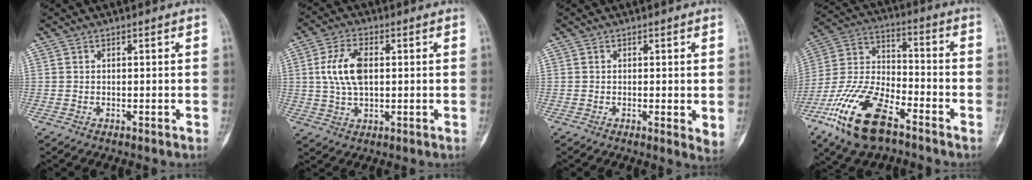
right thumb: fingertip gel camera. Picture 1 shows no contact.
{"total": 8.8, "force": [1.2, 4.7, 7.3], "torque": [-0.148, 0.005, 0.024]}
{"total": 3.0, "force": [-0.2, 0.8, 2.9], "torque": [-0.040, -0.011, -0.007]}
{"total": 18.6, "force": [-10.6, 8.2, 12.9], "torque": [-0.252, 0.049, -0.203]}